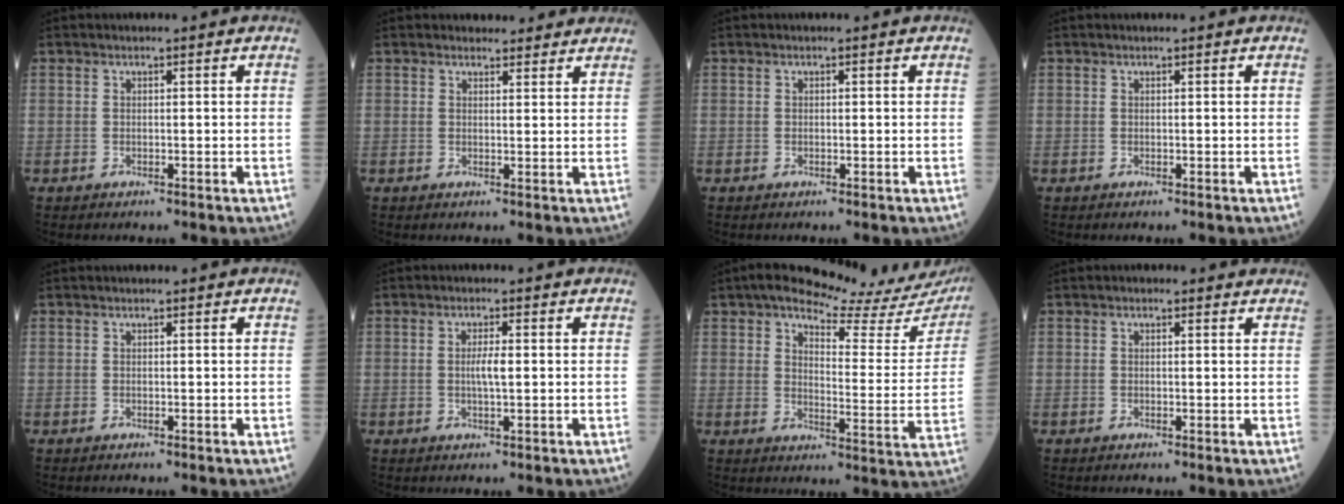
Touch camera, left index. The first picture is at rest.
{"total": 3.5, "force": [3.2, 1.6, 0.2], "torque": [0.006, 0.005, 0.028]}
{"total": 0.5, "force": [-0.5, 0.3, 0.0], "torque": [0.002, -0.003, -0.011]}
{"total": 0.0}
{"total": 0.0}
{"total": 2.6, "force": [-0.5, 0.5, 2.5], "torque": [-0.047, -0.003, -0.011]}
{"total": 20.1, "force": [17.6, 3.1, 9.2], "torque": [-0.124, -0.058, 0.200]}
{"total": 0.8, "force": [0.2, 0.7, 0.3], "torque": [-0.003, 0.004, -0.009]}